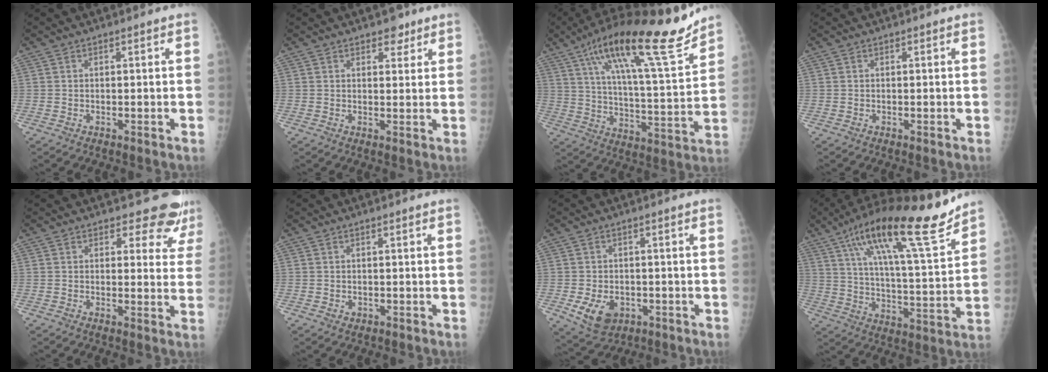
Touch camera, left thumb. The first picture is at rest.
{"total": 3.3, "force": [2.3, 1.9, 1.5], "torque": [0.000, -0.012, 0.032]}
{"total": 23.6, "force": [15.6, 4.6, 17.1], "torque": [-0.258, -0.052, 0.253]}
{"total": 0.0}
{"total": 7.9, "force": [7.1, 3.3, 1.3], "torque": [0.029, -0.044, 0.060]}
{"total": 0.7, "force": [0.0, 0.6, 0.4], "torque": [-0.002, 0.000, 0.003]}
{"total": 6.8, "force": [-2.1, 5.0, 4.1], "torque": [-0.060, 0.001, -0.019]}
{"total": 22.5, "force": [15.1, 4.3, 16.1], "torque": [-0.245, -0.052, 0.247]}